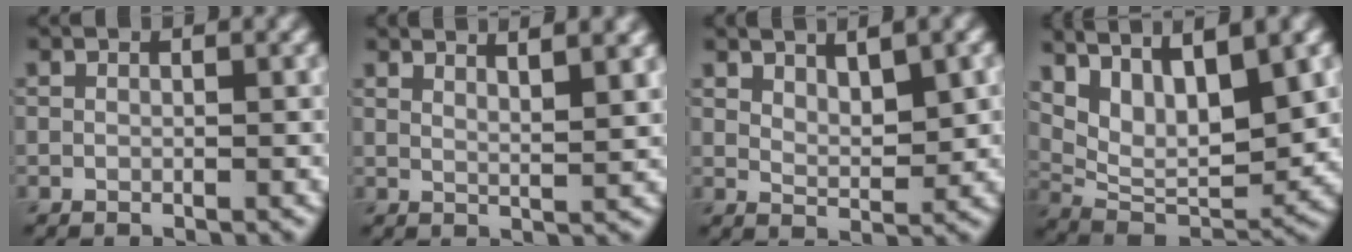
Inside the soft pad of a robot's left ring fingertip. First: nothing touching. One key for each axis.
{"total": 4.3, "fx": 3.3, "fy": 1.2, "fz": 2.6, "tx": -0.012, "ty": 0.019, "tz": 0.026}
{"total": 3.4, "fx": 2.1, "fy": 1.2, "fz": 2.4, "tx": -0.042, "ty": -0.003, "tz": 0.037}
{"total": 8.5, "fx": 4.3, "fy": 3.5, "fz": 6.4, "tx": -0.113, "ty": -0.008, "tz": 0.086}